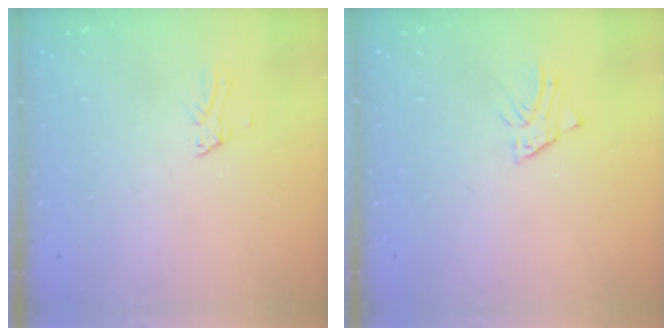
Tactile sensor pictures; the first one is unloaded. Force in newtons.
{"total": 2.3, "press": 2.3, "slide": 0.1}